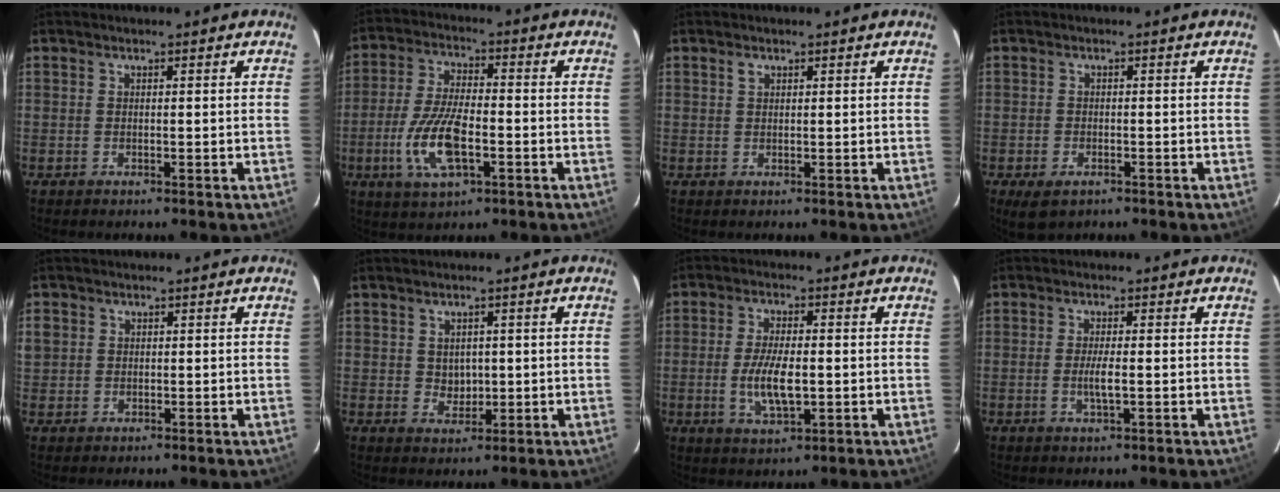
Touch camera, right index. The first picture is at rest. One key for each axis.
{"total": 11.6, "fx": -3.6, "fy": 4.3, "fz": 10.1, "tx": -0.212, "ty": -0.004, "tz": -0.067}
{"total": 0.9, "fx": 0.5, "fy": 0.6, "fz": 0.5, "tx": -0.009, "ty": 0.003, "tz": 0.008}
{"total": 4.3, "fx": -2.5, "fy": 2.5, "fz": 2.4, "tx": -0.054, "ty": -0.014, "tz": -0.042}
{"total": 2.8, "fx": 0.5, "fy": 2.6, "fz": 0.8, "tx": -0.012, "ty": 0.005, "tz": 0.009}
{"total": 3.1, "fx": 0.5, "fy": 2.7, "fz": 1.4, "tx": -0.020, "ty": 0.004, "tz": 0.014}
{"total": 7.9, "fx": -1.2, "fy": 3.0, "fz": 7.2, "tx": -0.142, "ty": -0.004, "tz": -0.019}
{"total": 2.9, "fx": -0.4, "fy": 0.3, "fz": 2.9, "tx": -0.054, "ty": -0.003, "tz": -0.007}